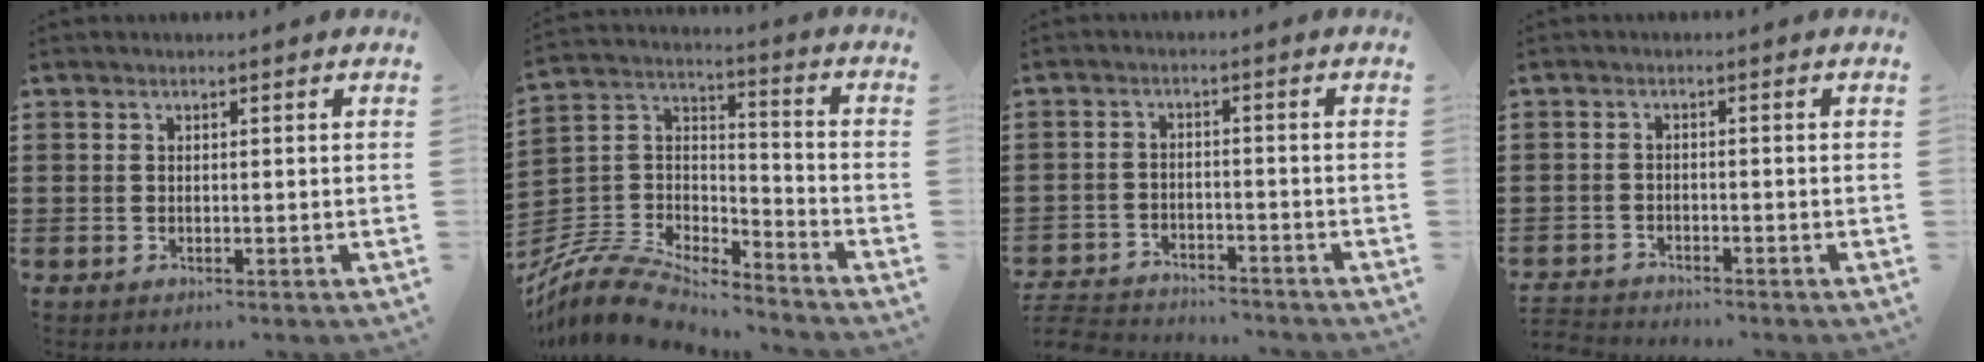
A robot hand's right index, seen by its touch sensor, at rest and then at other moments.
{"total": 8.7, "force": [-8.0, 2.2, 2.3], "torque": [-0.068, 0.000, -0.164]}
{"total": 4.4, "force": [-4.3, 0.4, 0.4], "torque": [-0.024, -0.005, -0.094]}
{"total": 1.9, "force": [-1.9, 0.1, -0.2], "torque": [-0.005, -0.002, -0.043]}